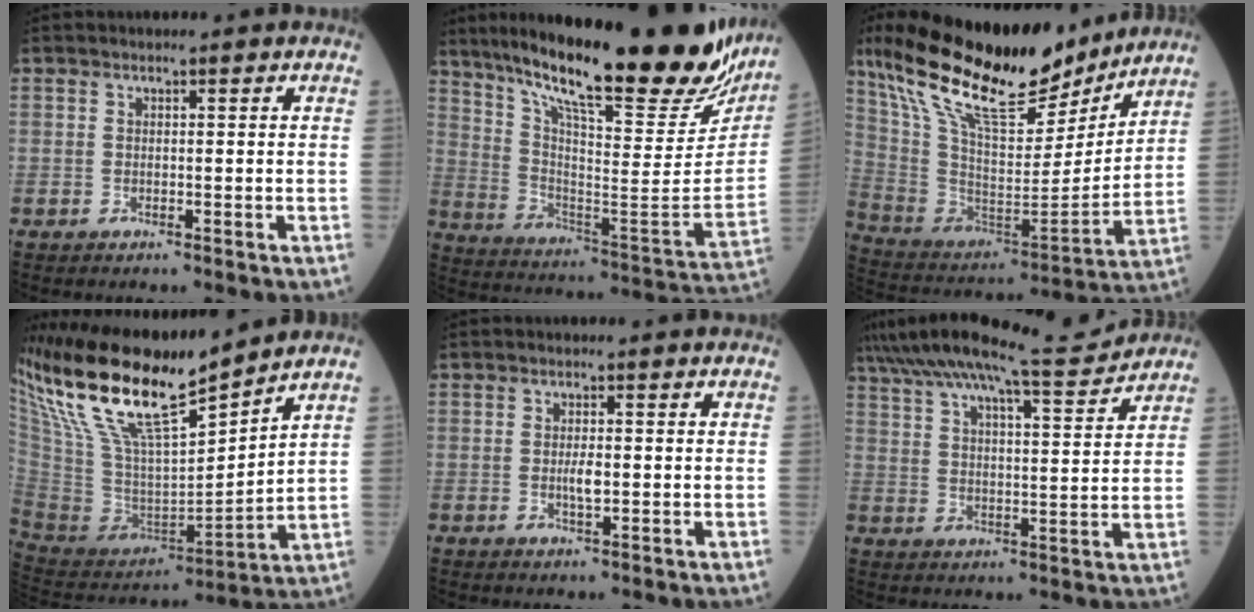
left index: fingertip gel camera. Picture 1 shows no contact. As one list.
[{"total": 30.8, "force": [25.2, 4.7, 17.0], "torque": [-0.282, -0.062, 0.355]}, {"total": 24.9, "force": [18.9, 6.6, 14.8], "torque": [-0.270, 0.002, 0.329]}, {"total": 21.3, "force": [16.6, 2.8, 13.1], "torque": [-0.265, 0.006, 0.321]}, {"total": 2.2, "force": [-0.2, 0.6, 2.1], "torque": [-0.043, 0.000, -0.003]}, {"total": 14.7, "force": [13.5, 0.0, 5.8], "torque": [-0.105, -0.002, 0.203]}]